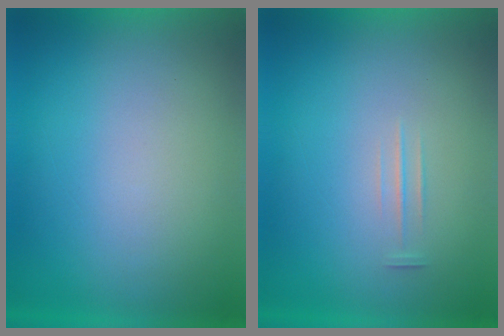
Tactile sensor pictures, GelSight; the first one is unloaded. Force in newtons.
{"total": 1.6}